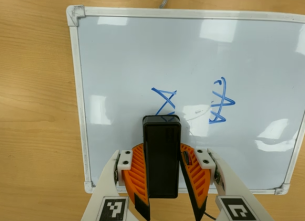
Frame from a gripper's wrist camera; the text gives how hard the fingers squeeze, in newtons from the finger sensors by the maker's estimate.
{"total": 8.1, "left": 7.6, "right": 8.6}